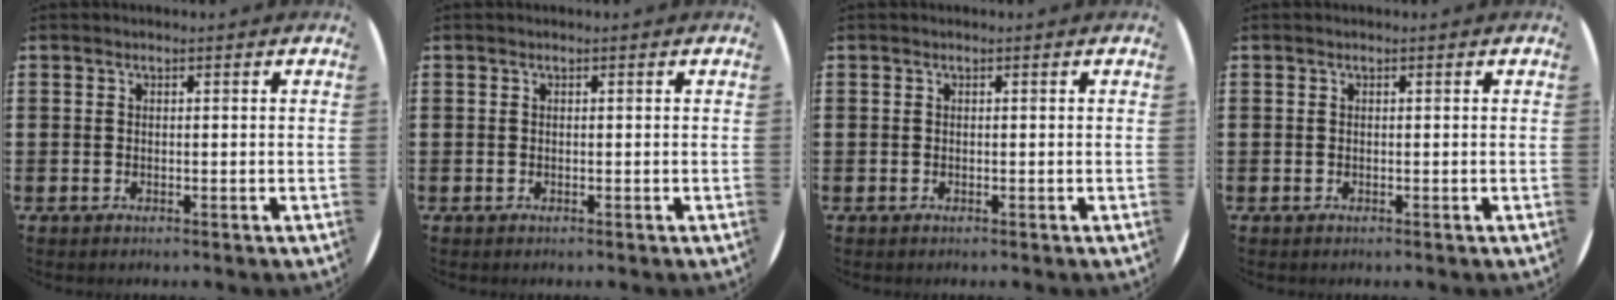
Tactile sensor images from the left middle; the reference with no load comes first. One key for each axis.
{"total": 0.0}
{"total": 0.0}
{"total": 0.0}